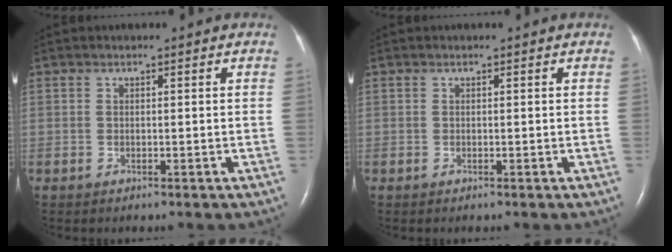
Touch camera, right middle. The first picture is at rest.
{"total": 0.0}